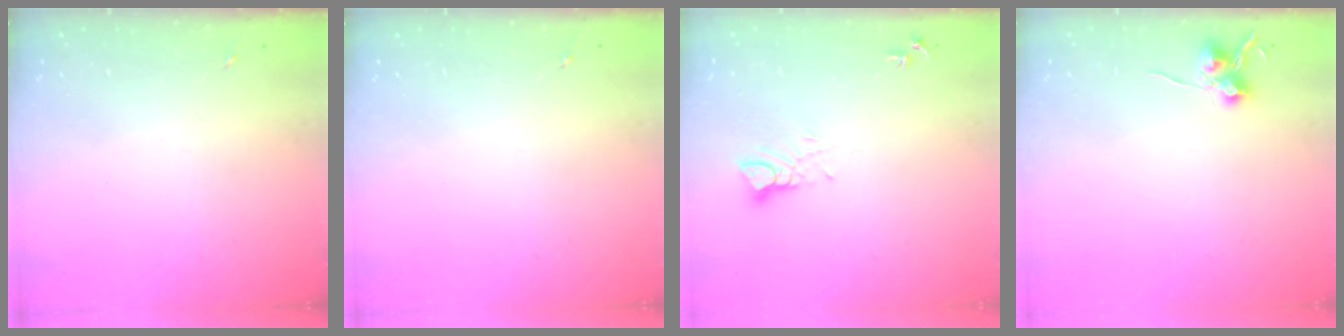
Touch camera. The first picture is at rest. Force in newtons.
{"total": 0.0}
{"total": 4.3, "press": 4.3, "slide": 0.4}
{"total": 6.9, "press": 6.9, "slide": 0.6}